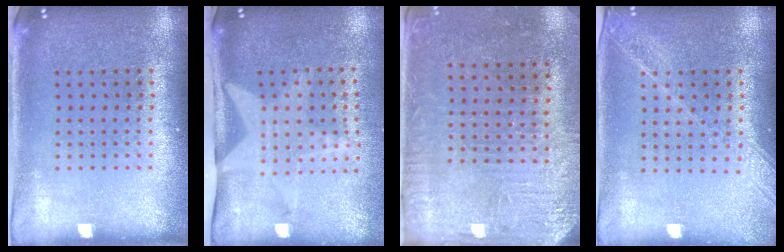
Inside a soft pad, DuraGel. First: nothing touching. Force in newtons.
{"total": 2.1, "press": 1.5, "slide": 1.4}
{"total": 3.2, "press": 2.9, "slide": 1.3}
{"total": 1.6, "press": 1.4, "slide": 0.8}